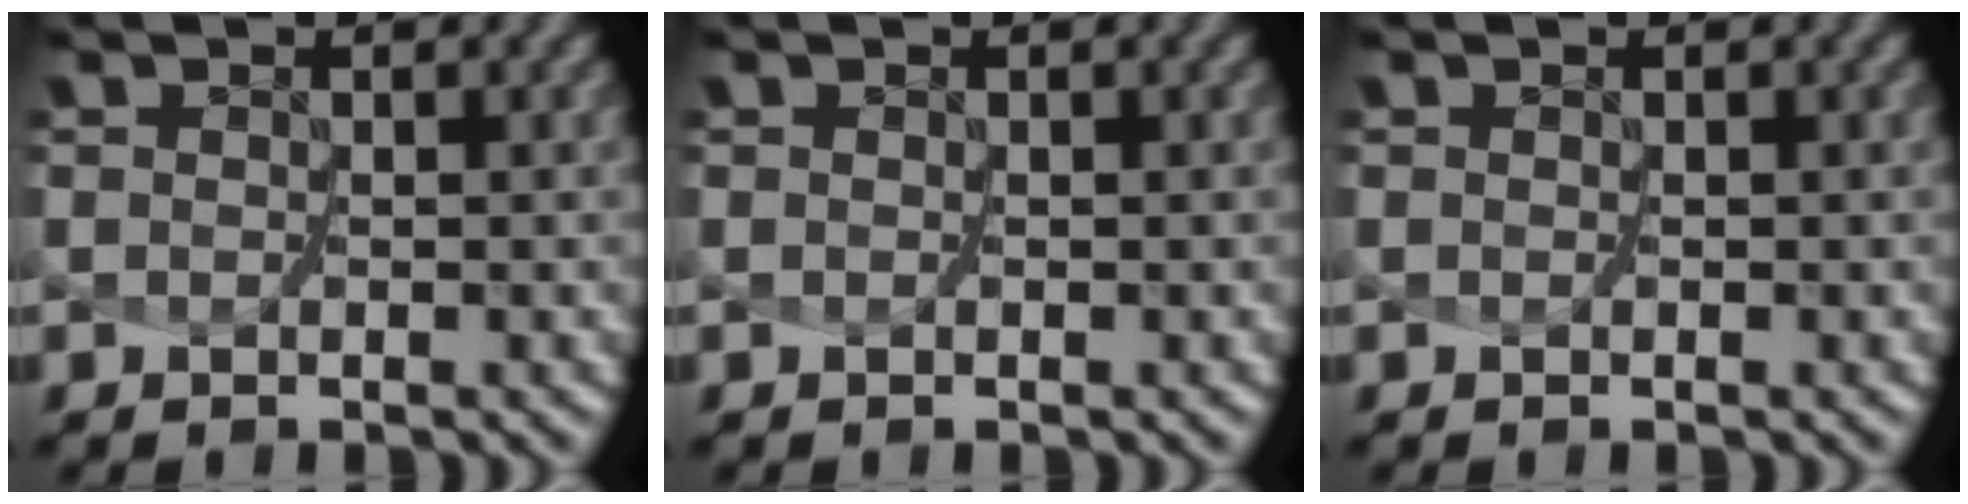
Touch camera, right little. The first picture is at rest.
{"total": 0.0}
{"total": 0.0}